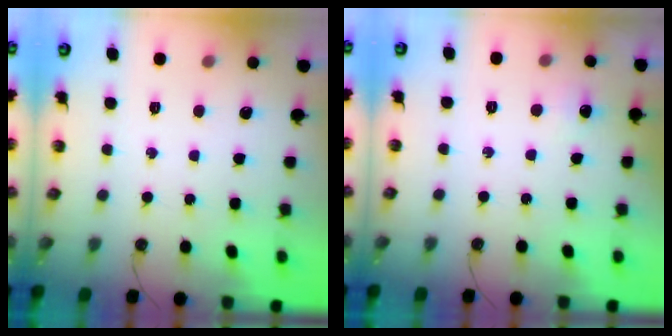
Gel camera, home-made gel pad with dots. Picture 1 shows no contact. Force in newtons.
{"total": 4.6, "press": 4.5, "slide": 0.7}